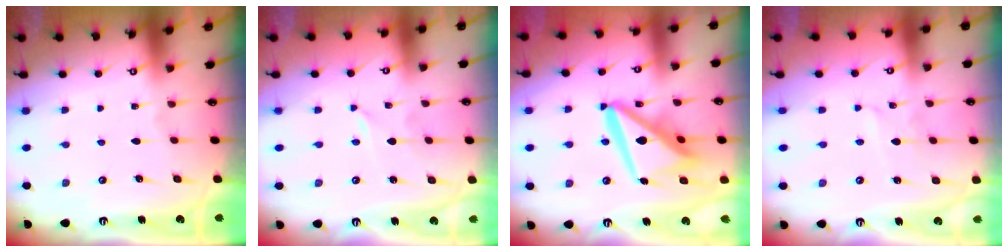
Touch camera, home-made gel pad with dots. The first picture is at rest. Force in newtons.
{"total": 0.0}
{"total": 15.4, "press": 15.3, "slide": 1.9}
{"total": 1.8, "press": 1.8, "slide": 0.1}